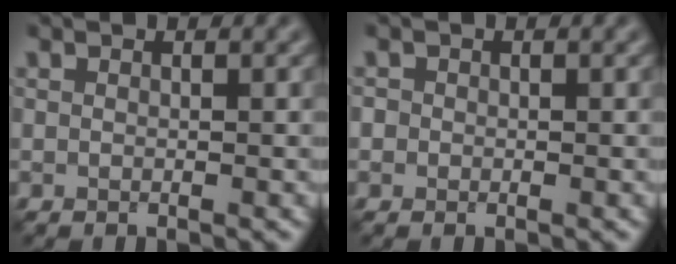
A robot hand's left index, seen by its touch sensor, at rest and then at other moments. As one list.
[{"total": 0.7, "force": [-0.2, 0.7, 0.0], "torque": [0.006, -0.004, -0.006]}]